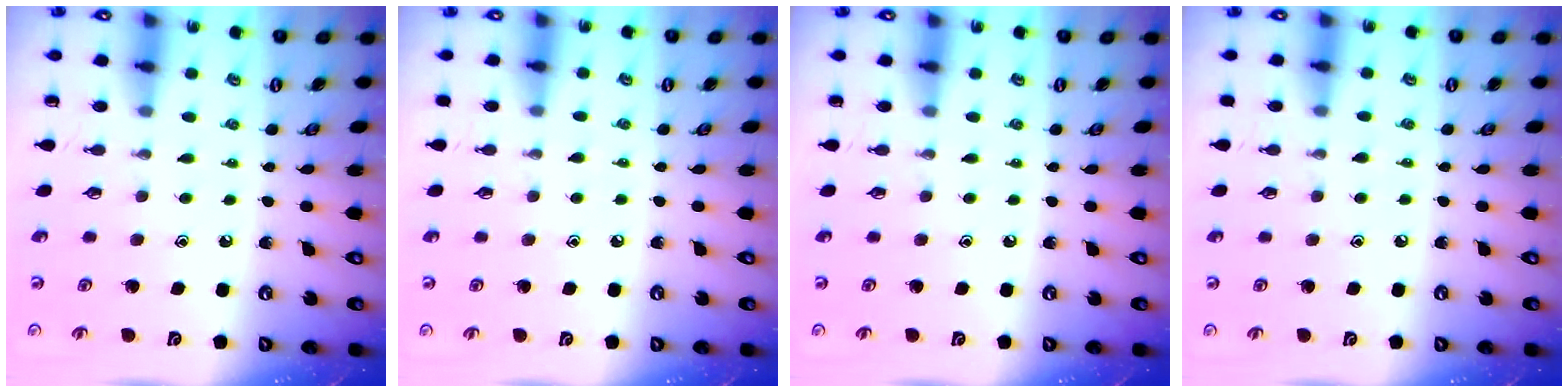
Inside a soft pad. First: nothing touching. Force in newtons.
{"total": 3.5, "press": 3.5, "slide": 0.5}
{"total": 0.0}
{"total": 3.5, "press": 3.5, "slide": 0.5}